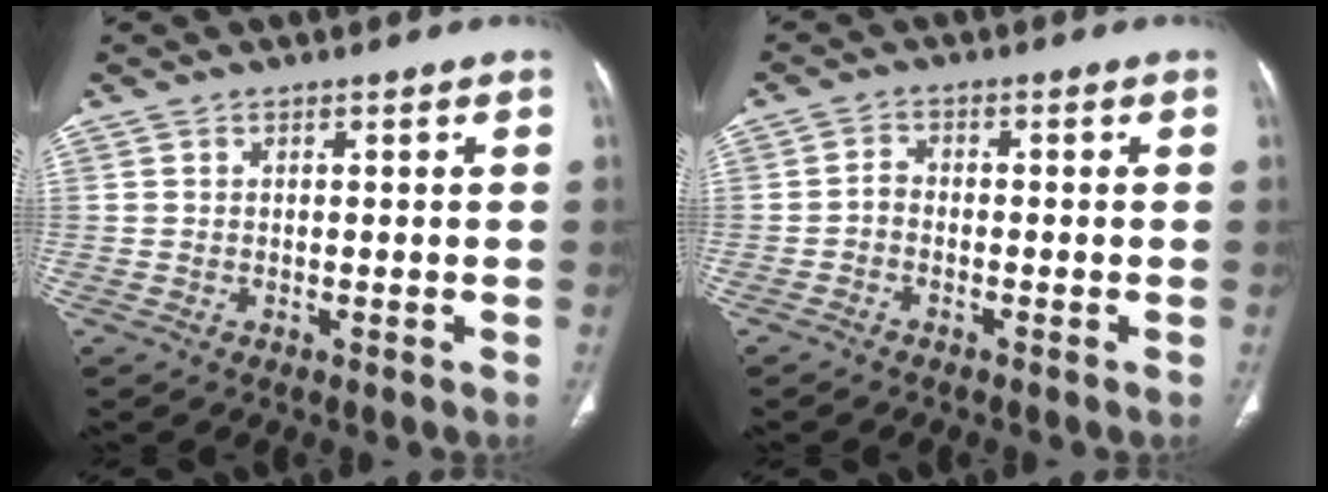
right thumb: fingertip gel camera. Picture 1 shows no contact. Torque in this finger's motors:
{"motor_torque": [0.14, -0.08, -0.14, 0.03, 0.00]}